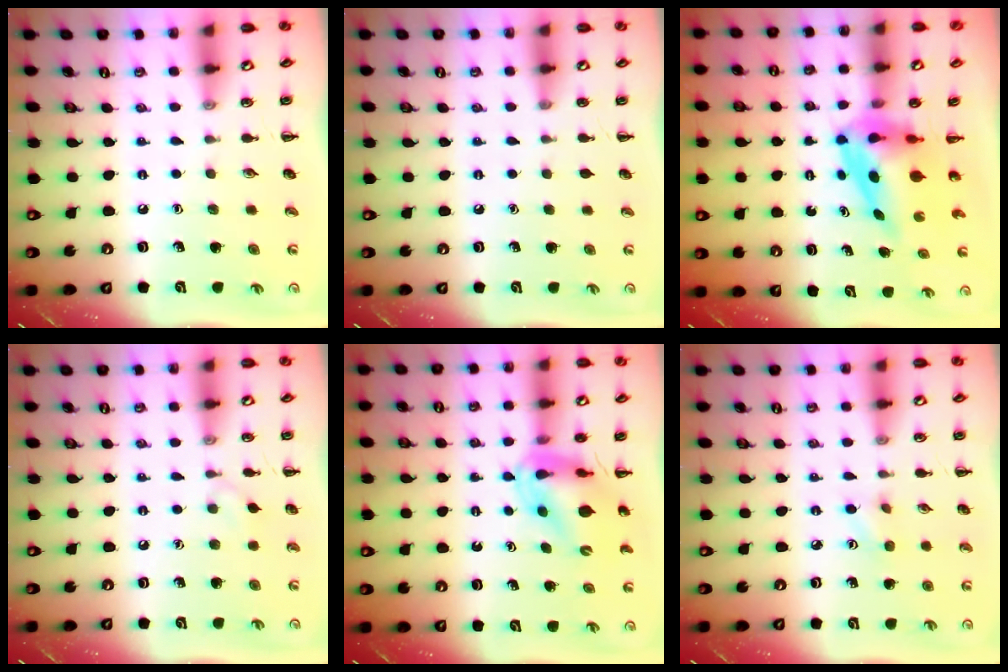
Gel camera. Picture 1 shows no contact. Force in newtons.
{"total": 0.0}
{"total": 6.5, "press": 6.3, "slide": 1.6}
{"total": 3.7, "press": 3.4, "slide": 1.4}
{"total": 11.2, "press": 10.6, "slide": 3.6}
{"total": 3.2, "press": 3.1, "slide": 0.9}